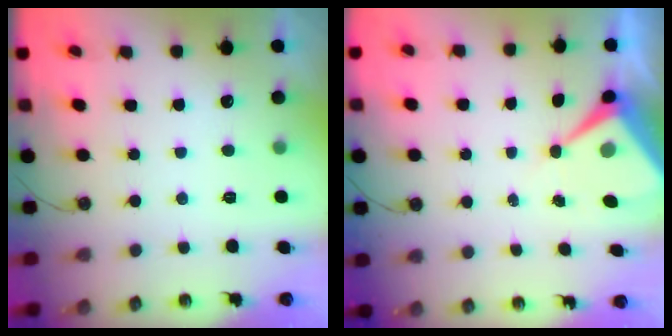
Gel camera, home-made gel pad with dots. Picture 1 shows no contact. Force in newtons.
{"total": 7.3, "press": 7.3, "slide": 0.7}